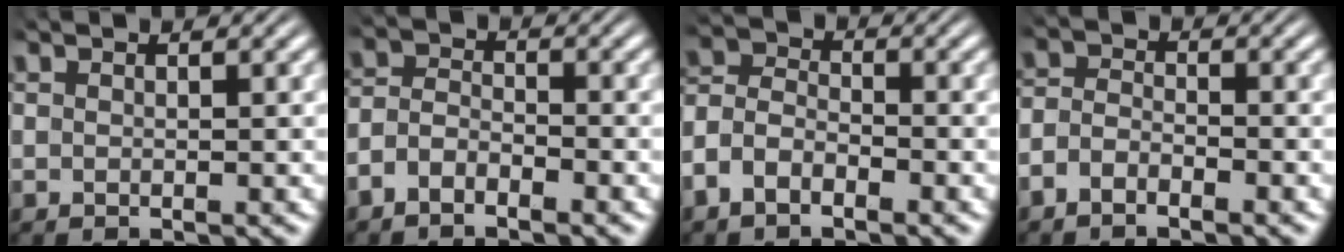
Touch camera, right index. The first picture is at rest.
{"total": 3.5, "force": [-2.4, 2.4, 1.1], "torque": [-0.023, -0.011, -0.046]}
{"total": 4.9, "force": [-2.0, 4.0, 2.1], "torque": [-0.050, -0.014, -0.039]}
{"total": 2.8, "force": [-2.1, 1.6, 0.9], "torque": [-0.021, -0.011, -0.039]}